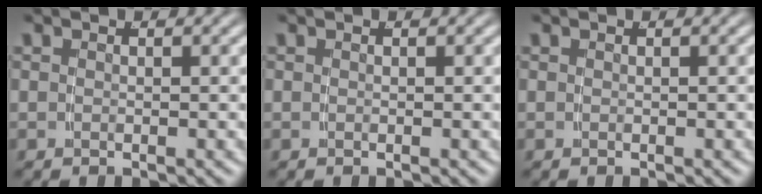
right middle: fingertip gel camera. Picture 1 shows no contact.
{"total": 0.0}
{"total": 0.0}